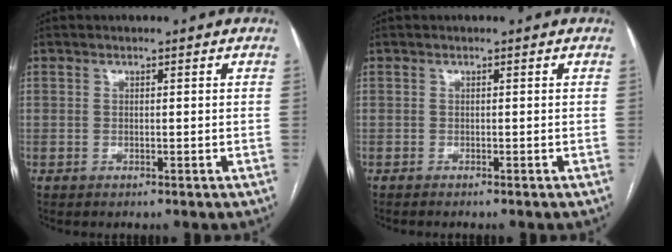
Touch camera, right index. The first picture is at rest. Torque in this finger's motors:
{"motor_torque": [-0.13, -0.12, 0.03, -0.01]}